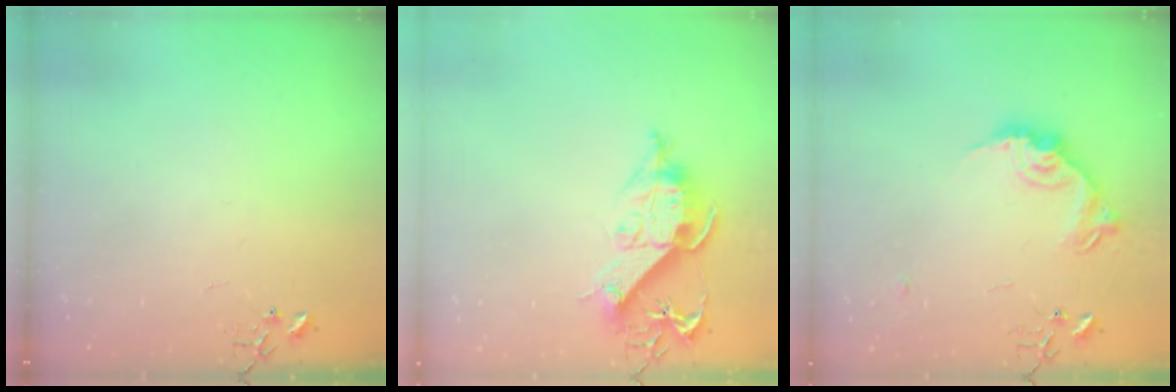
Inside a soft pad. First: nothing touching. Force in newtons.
{"total": 11.6, "press": 11.5, "slide": 1.4}
{"total": 15.6, "press": 15.6, "slide": 0.7}